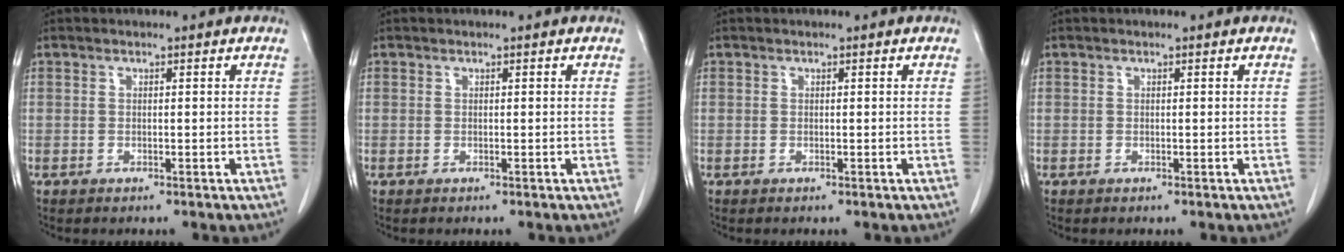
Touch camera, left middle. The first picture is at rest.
{"total": 0.0}
{"total": 0.0}
{"total": 0.0}